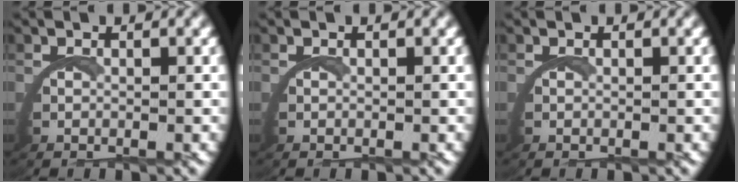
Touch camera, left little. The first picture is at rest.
{"total": 0.0}
{"total": 0.0}